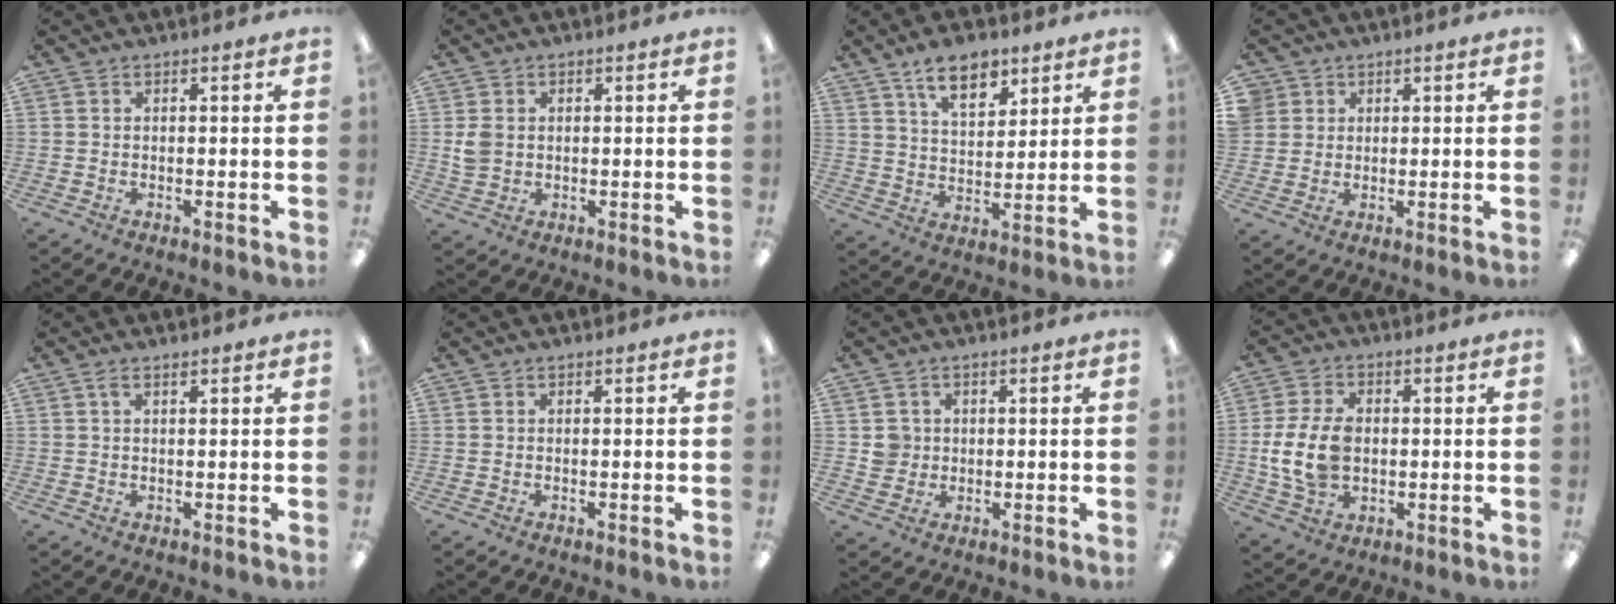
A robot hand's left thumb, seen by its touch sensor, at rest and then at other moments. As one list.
[{"total": 3.9, "force": [0.6, 3.1, 2.3], "torque": [-0.038, 0.002, 0.012]}, {"total": 10.3, "force": [7.0, 5.3, 5.4], "torque": [-0.075, -0.028, 0.125]}, {"total": 3.4, "force": [1.5, 3.0, 0.0], "torque": [-0.006, 0.002, 0.027]}, {"total": 1.4, "force": [0.8, 0.5, 1.1], "torque": [-0.023, 0.002, 0.014]}, {"total": 0.0}, {"total": 4.1, "force": [0.6, 4.0, 0.7], "torque": [-0.009, 0.002, 0.008]}, {"total": 12.2, "force": [-0.2, 8.5, 8.7], "torque": [-0.184, 0.007, 0.001]}]